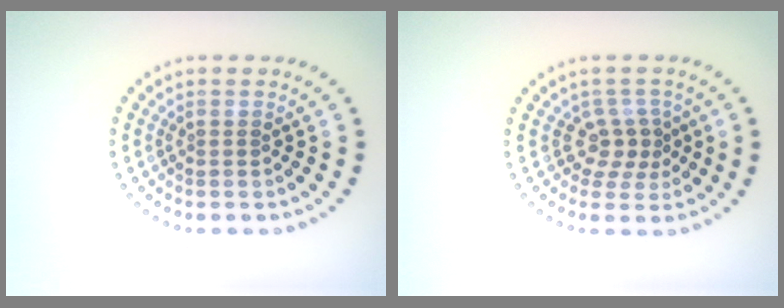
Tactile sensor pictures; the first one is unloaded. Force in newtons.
{"total": 2.6, "press": 1.8, "slide": 1.8}